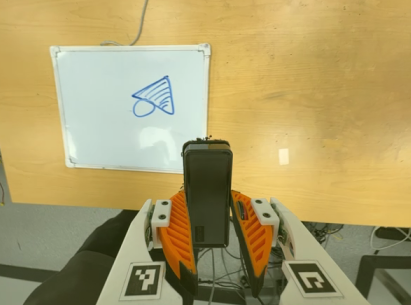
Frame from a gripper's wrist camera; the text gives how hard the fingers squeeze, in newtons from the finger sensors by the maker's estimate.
{"total": 4.8, "left": 3.4, "right": 6.2}